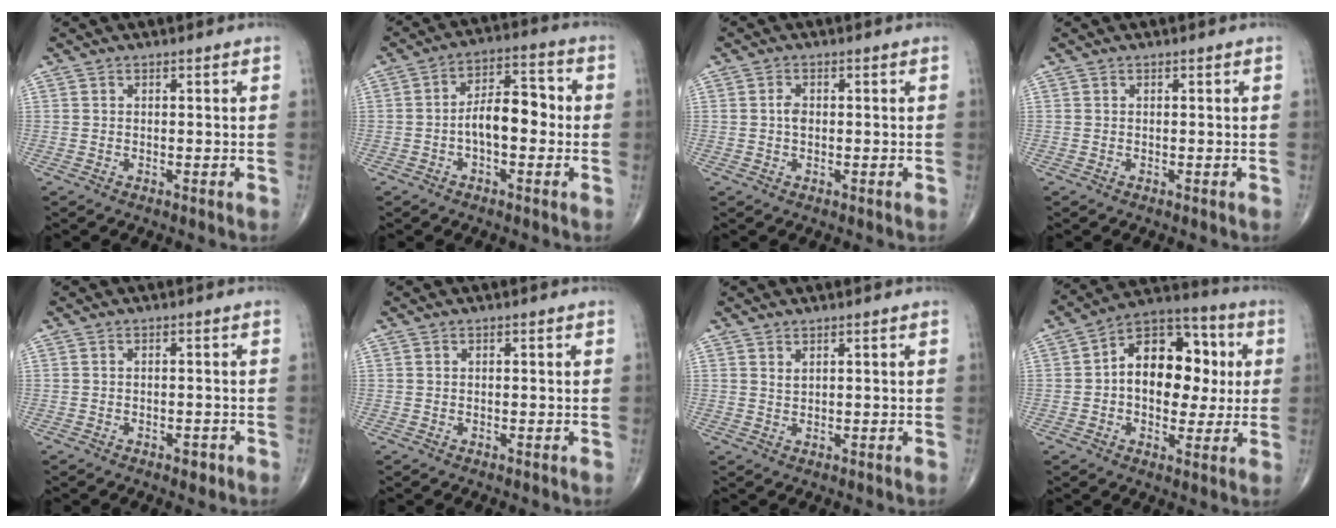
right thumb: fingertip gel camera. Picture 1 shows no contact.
{"total": 9.3, "force": [-1.2, 4.8, 7.9], "torque": [-0.113, 0.036, -0.028]}
{"total": 1.9, "force": [0.0, 1.2, 1.5], "torque": [-0.026, 0.003, -0.002]}
{"total": 0.0}
{"total": 1.8, "force": [-1.0, 0.9, 1.1], "torque": [-0.014, 0.004, -0.014]}
{"total": 0.0}
{"total": 1.0, "force": [0.7, 0.3, 0.6], "torque": [-0.007, -0.005, 0.015]}
{"total": 17.2, "force": [1.8, 11.1, 12.9], "torque": [-0.146, 0.028, 0.018]}